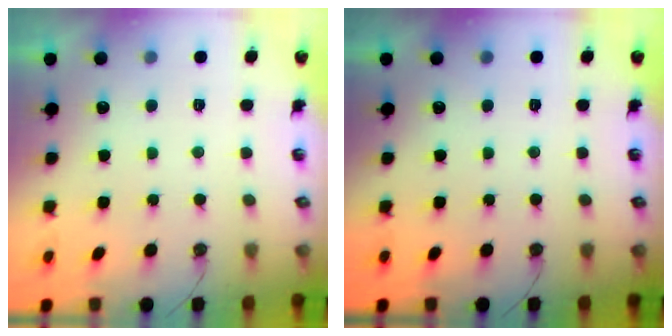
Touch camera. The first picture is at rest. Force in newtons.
{"total": 0.0}